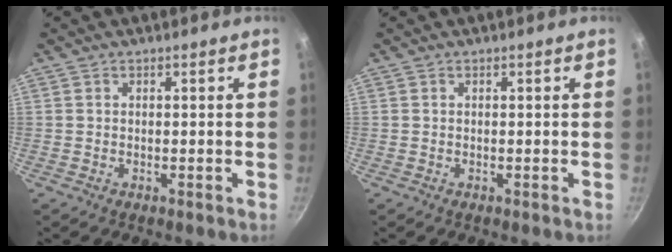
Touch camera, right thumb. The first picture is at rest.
{"total": 0.0}